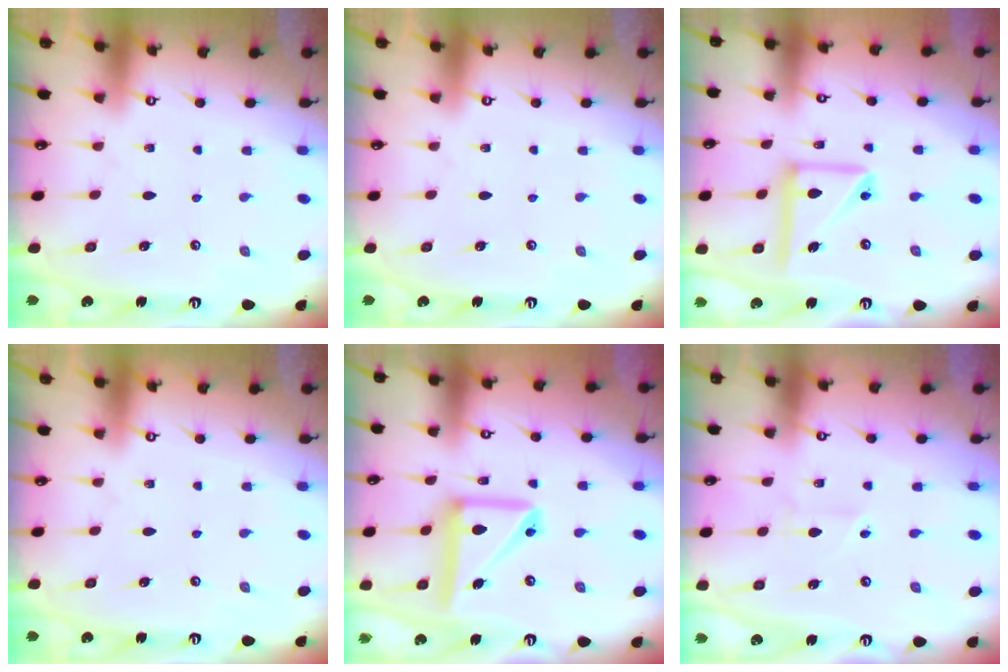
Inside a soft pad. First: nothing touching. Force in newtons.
{"total": 0.0}
{"total": 13.6, "press": 13.5, "slide": 1.8}
{"total": 0.0}
{"total": 13.9, "press": 13.8, "slide": 1.5}
{"total": 2.0, "press": 2.0, "slide": 0.2}